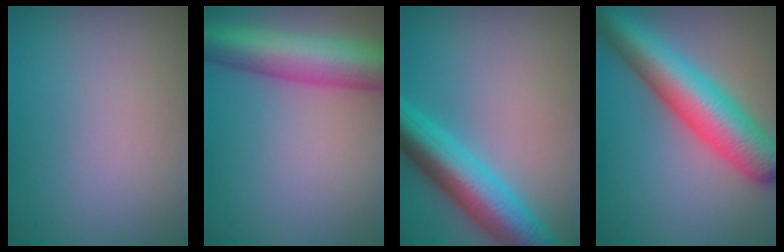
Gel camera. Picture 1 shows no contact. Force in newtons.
{"total": 8.8, "press": 8.8, "slide": 0.2}
{"total": 7.5, "press": 7.5, "slide": 0.3}
{"total": 9.0, "press": 9.0, "slide": 0.1}